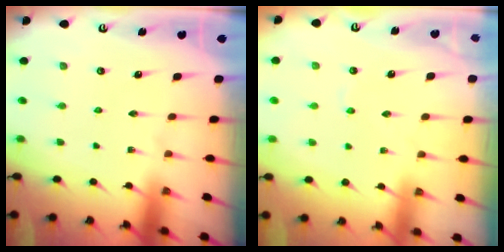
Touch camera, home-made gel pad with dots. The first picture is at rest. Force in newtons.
{"total": 1.6, "press": 1.6, "slide": 0.3}